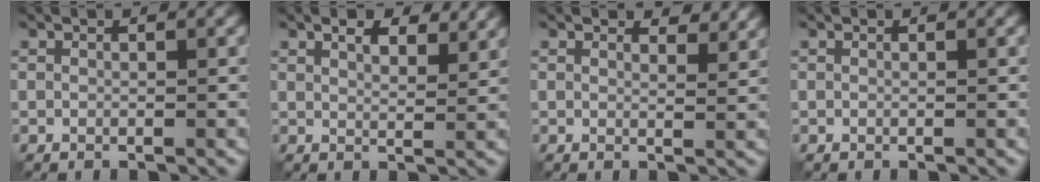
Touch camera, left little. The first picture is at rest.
{"total": 3.8, "force": [2.7, 1.4, 2.2], "torque": [-0.038, -0.003, 0.038]}
{"total": 2.4, "force": [2.2, 0.6, 0.9], "torque": [-0.015, -0.003, 0.027]}
{"total": 0.0}